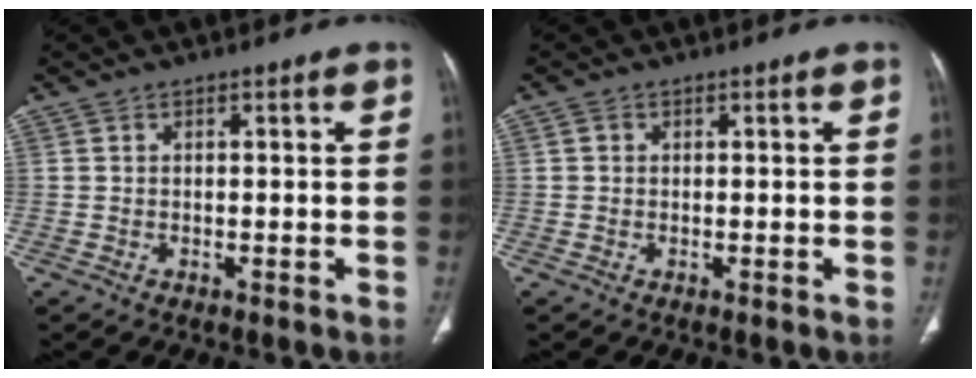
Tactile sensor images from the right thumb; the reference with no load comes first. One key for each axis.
{"total": 0.7, "fx": 0.1, "fy": 0.6, "fz": 0.2, "tx": 0.000, "ty": 0.001, "tz": 0.001}